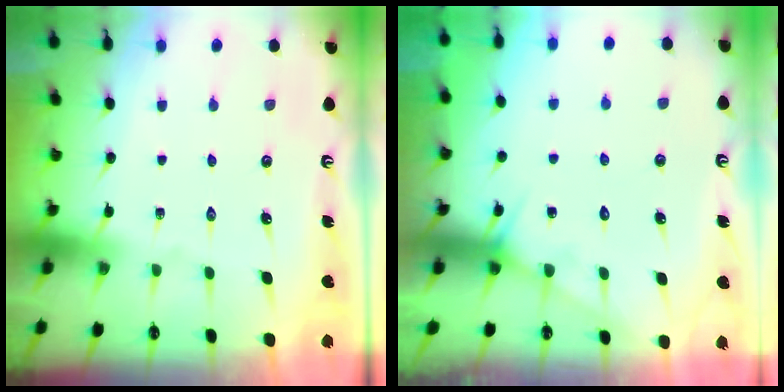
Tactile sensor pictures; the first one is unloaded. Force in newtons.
{"total": 6.7, "press": 6.7, "slide": 0.5}